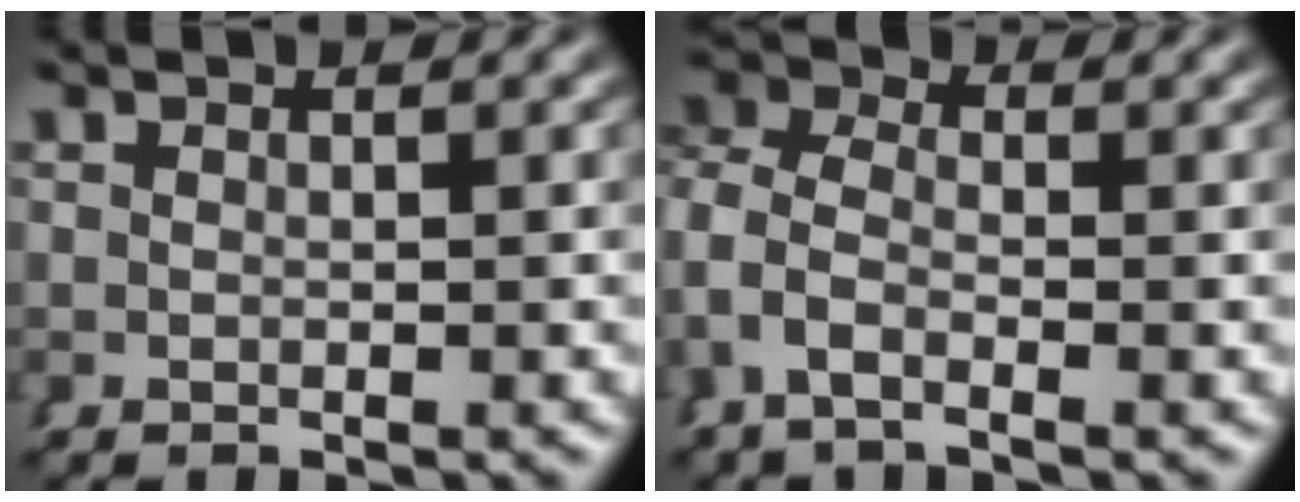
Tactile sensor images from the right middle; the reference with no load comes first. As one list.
[{"total": 5.3, "force": [-0.3, 4.2, 3.2], "torque": [-0.088, -0.008, -0.014]}]